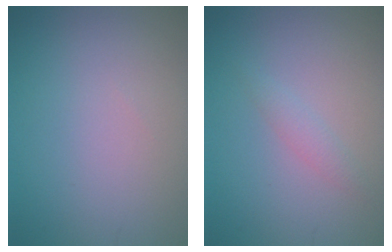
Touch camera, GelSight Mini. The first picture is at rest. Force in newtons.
{"total": 1.2, "press": 1.2, "slide": 0.1}